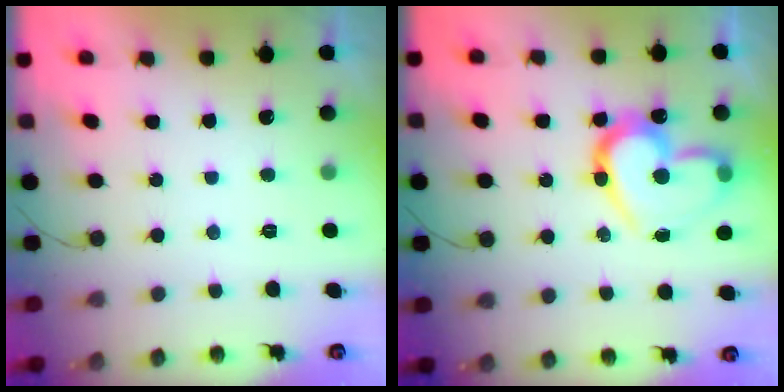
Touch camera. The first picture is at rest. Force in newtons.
{"total": 18.4, "press": 18.2, "slide": 2.0}